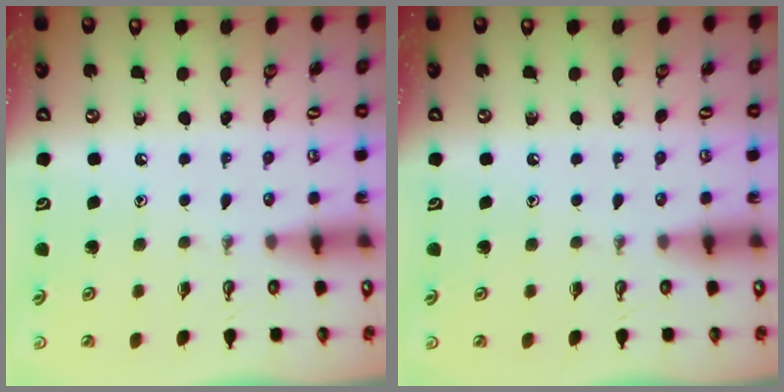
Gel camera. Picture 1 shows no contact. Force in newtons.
{"total": 0.0}